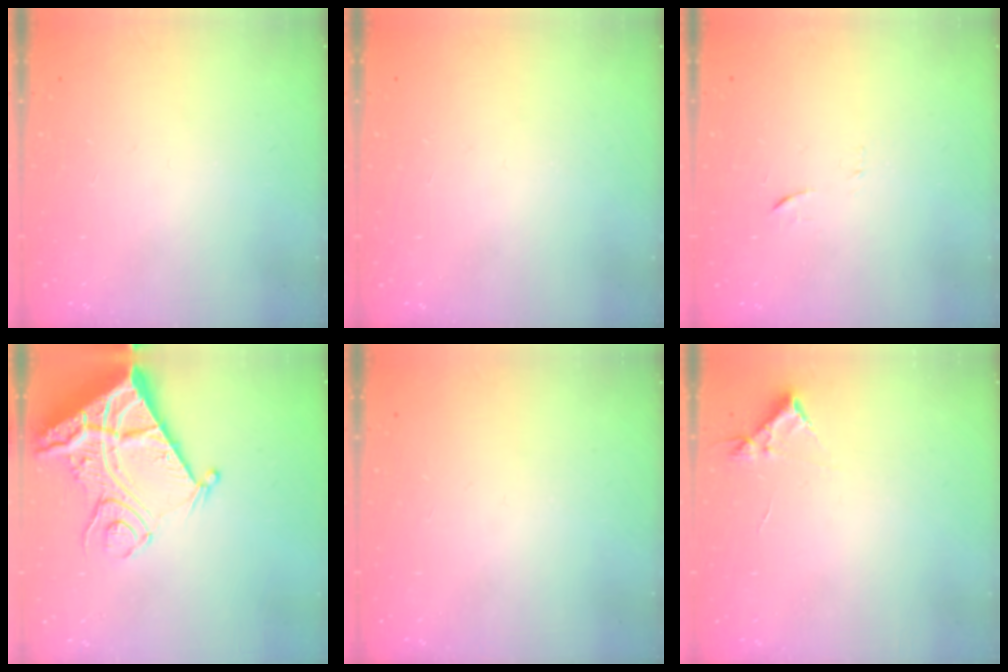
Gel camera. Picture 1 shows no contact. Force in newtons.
{"total": 0.0}
{"total": 5.8, "press": 5.7, "slide": 0.4}
{"total": 17.7, "press": 17.5, "slide": 2.3}
{"total": 0.0}
{"total": 4.1, "press": 4.1, "slide": 0.5}